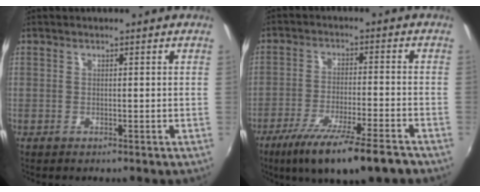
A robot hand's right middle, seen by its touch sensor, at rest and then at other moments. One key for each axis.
{"total": 14.4, "fx": -10.4, "fy": 1.9, "fz": 9.9, "tx": -0.190, "ty": -0.041, "tz": -0.168}